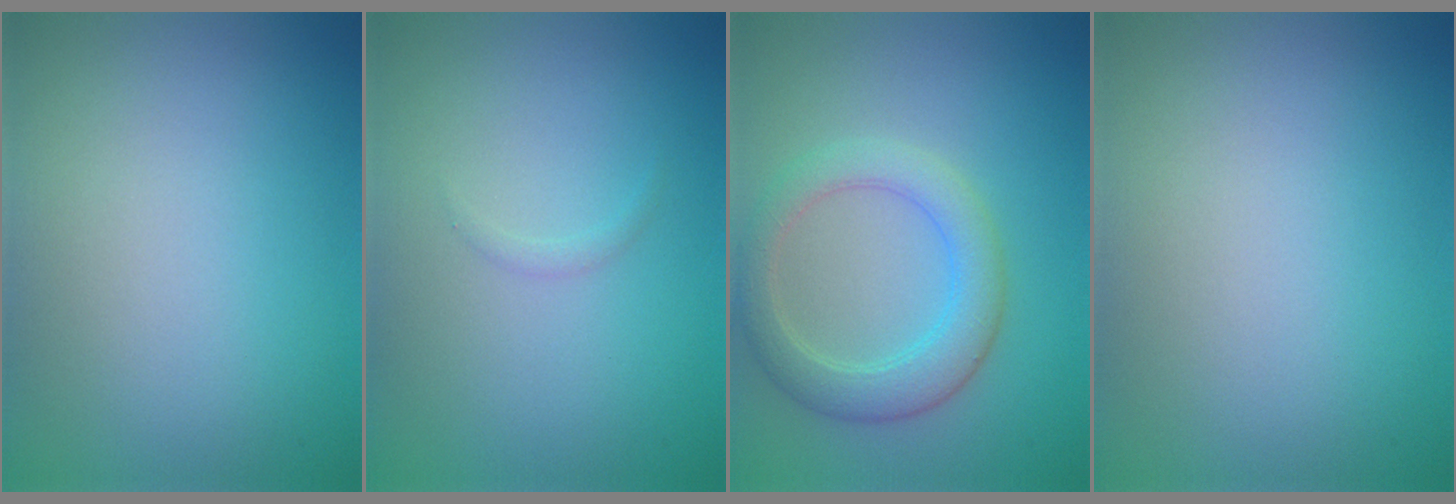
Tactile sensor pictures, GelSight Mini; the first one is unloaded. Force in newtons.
{"total": 0.5, "press": 0.5, "slide": 0.0}
{"total": 4.0, "press": 4.0, "slide": 0.2}
{"total": 0.0}